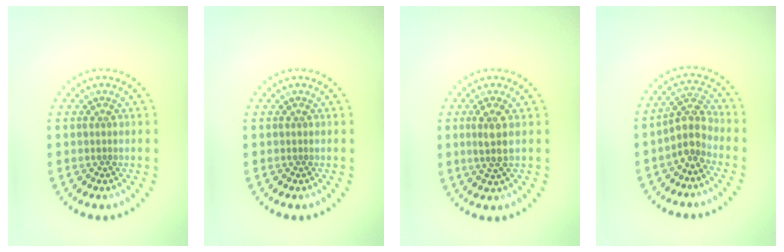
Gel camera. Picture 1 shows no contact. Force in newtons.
{"total": 0.0}
{"total": 2.1, "press": 1.8, "slide": 1.0}
{"total": 2.9, "press": 2.4, "slide": 1.7}